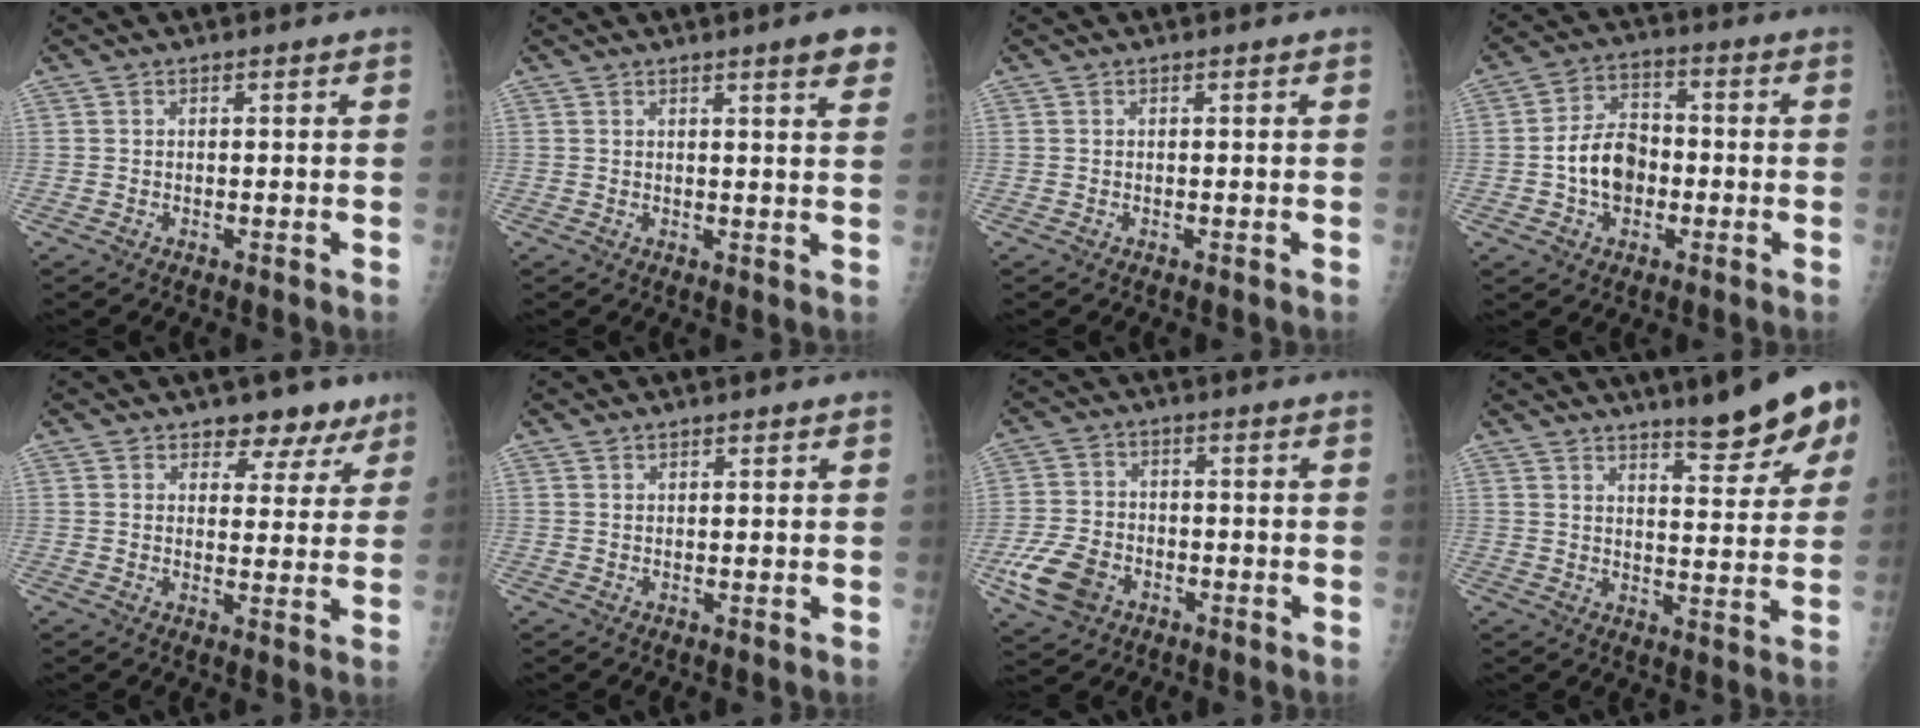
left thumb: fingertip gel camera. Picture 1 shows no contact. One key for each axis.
{"total": 5.4, "fx": 3.4, "fy": 0.5, "fz": 4.3, "tx": -0.044, "ty": -0.011, "tz": 0.039}
{"total": 0.0}
{"total": 9.4, "fx": -1.8, "fy": 6.9, "fz": 6.1, "tx": -0.086, "ty": 0.025, "tz": -0.037}
{"total": 6.9, "fx": 5.1, "fy": 4.1, "fz": 2.2, "tx": 0.009, "ty": -0.027, "tz": 0.062}
{"total": 0.6, "fx": 0.6, "fy": 0.3, "fz": 0.2, "tx": -0.003, "ty": -0.003, "tz": 0.009}
{"total": 9.1, "fx": -3.8, "fy": 6.6, "fz": 4.9, "tx": -0.091, "ty": 0.013, "tz": -0.067}
{"total": 12.2, "fx": 8.0, "fy": 2.5, "fz": 8.9, "tx": -0.094, "ty": -0.037, "tz": 0.111}